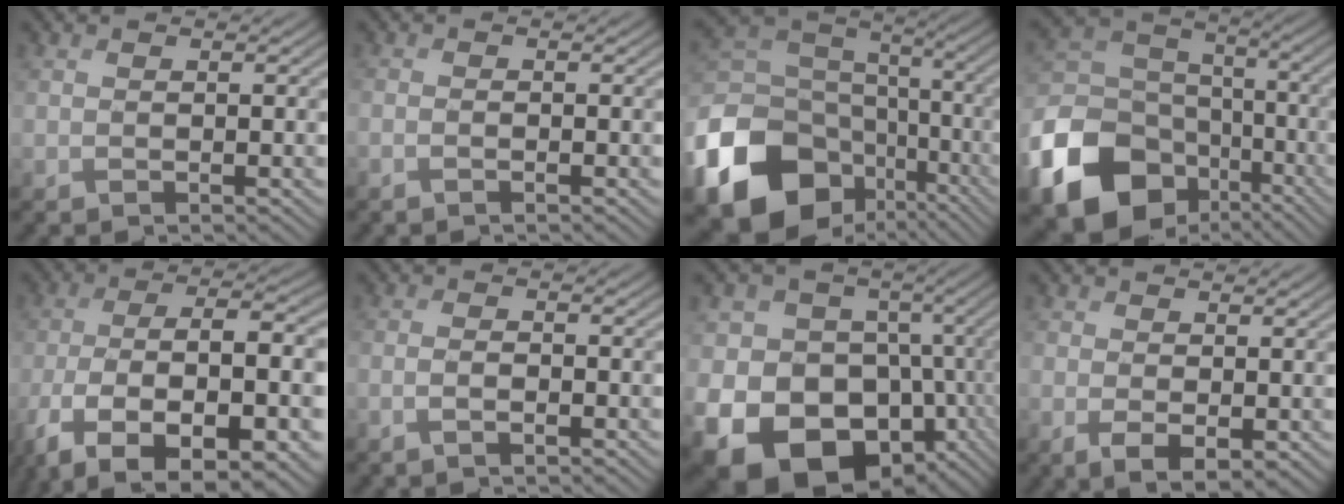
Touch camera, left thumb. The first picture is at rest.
{"total": 0.9, "force": [-0.8, -0.2, -0.1], "torque": [0.007, -0.002, -0.020]}
{"total": 20.6, "force": [-9.3, 15.7, 9.5], "torque": [-0.257, -0.051, -0.149]}
{"total": 18.9, "force": [-9.7, 14.1, 8.1], "torque": [-0.234, -0.047, -0.166]}
{"total": 14.7, "force": [-8.0, 5.2, 11.2], "torque": [-0.214, -0.018, -0.135]}
{"total": 1.5, "force": [-1.4, 0.1, 0.7], "torque": [-0.008, 0.003, -0.033]}
{"total": 20.2, "force": [-7.0, 16.2, 9.8], "torque": [-0.202, -0.031, -0.106]}
{"total": 2.7, "force": [-0.7, 1.3, 2.2], "torque": [-0.047, -0.014, -0.010]}